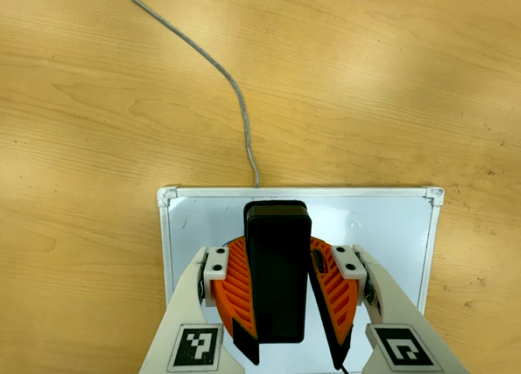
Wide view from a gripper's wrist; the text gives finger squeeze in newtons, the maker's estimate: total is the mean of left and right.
{"total": 10.6, "left": 9.6, "right": 11.7}